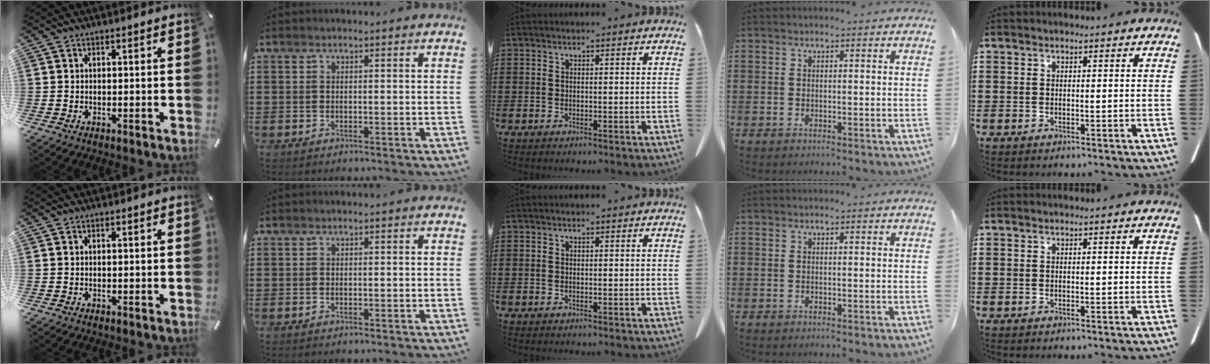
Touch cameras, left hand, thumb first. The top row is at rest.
{}